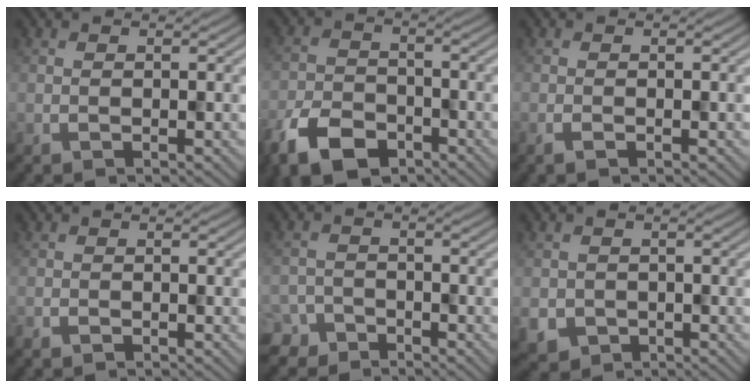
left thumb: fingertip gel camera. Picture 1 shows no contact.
{"total": 7.7, "force": [-5.5, 4.1, 3.5], "torque": [-0.069, -0.015, -0.110]}
{"total": 1.1, "force": [-0.8, 0.2, 0.7], "torque": [-0.013, -0.001, -0.013]}
{"total": 0.8, "force": [-0.7, 0.3, 0.0], "torque": [0.001, -0.002, -0.011]}
{"total": 3.4, "force": [-2.9, 1.8, -0.1], "torque": [0.004, -0.001, -0.059]}
{"total": 3.1, "force": [-1.3, 2.8, 0.5], "torque": [-0.013, -0.019, -0.018]}